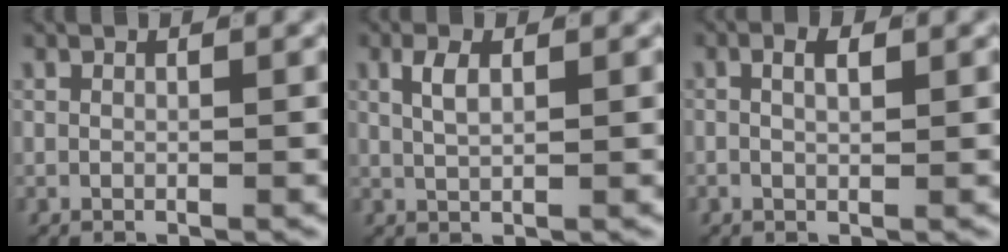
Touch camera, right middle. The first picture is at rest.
{"total": 1.9, "force": [0.8, 0.4, 1.7], "torque": [-0.032, -0.001, 0.019]}
{"total": 1.8, "force": [0.0, 0.6, 1.7], "torque": [-0.024, 0.000, -0.002]}